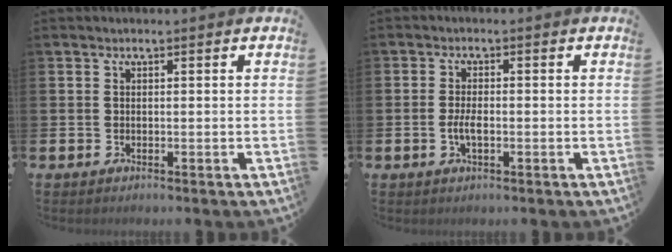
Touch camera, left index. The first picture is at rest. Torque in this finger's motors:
{"motor_torque": [0.56, -0.12, 0.06, 0.09]}